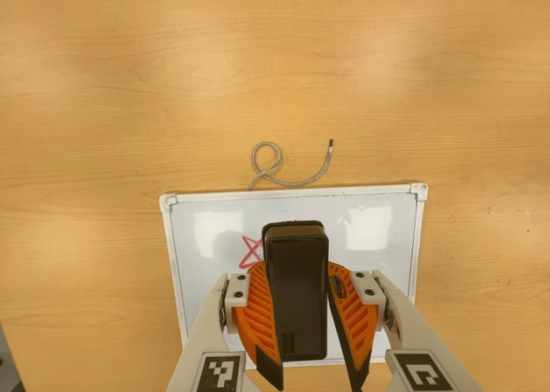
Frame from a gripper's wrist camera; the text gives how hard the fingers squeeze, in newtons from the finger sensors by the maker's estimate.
{"total": 12.1, "left": 10.4, "right": 13.7}